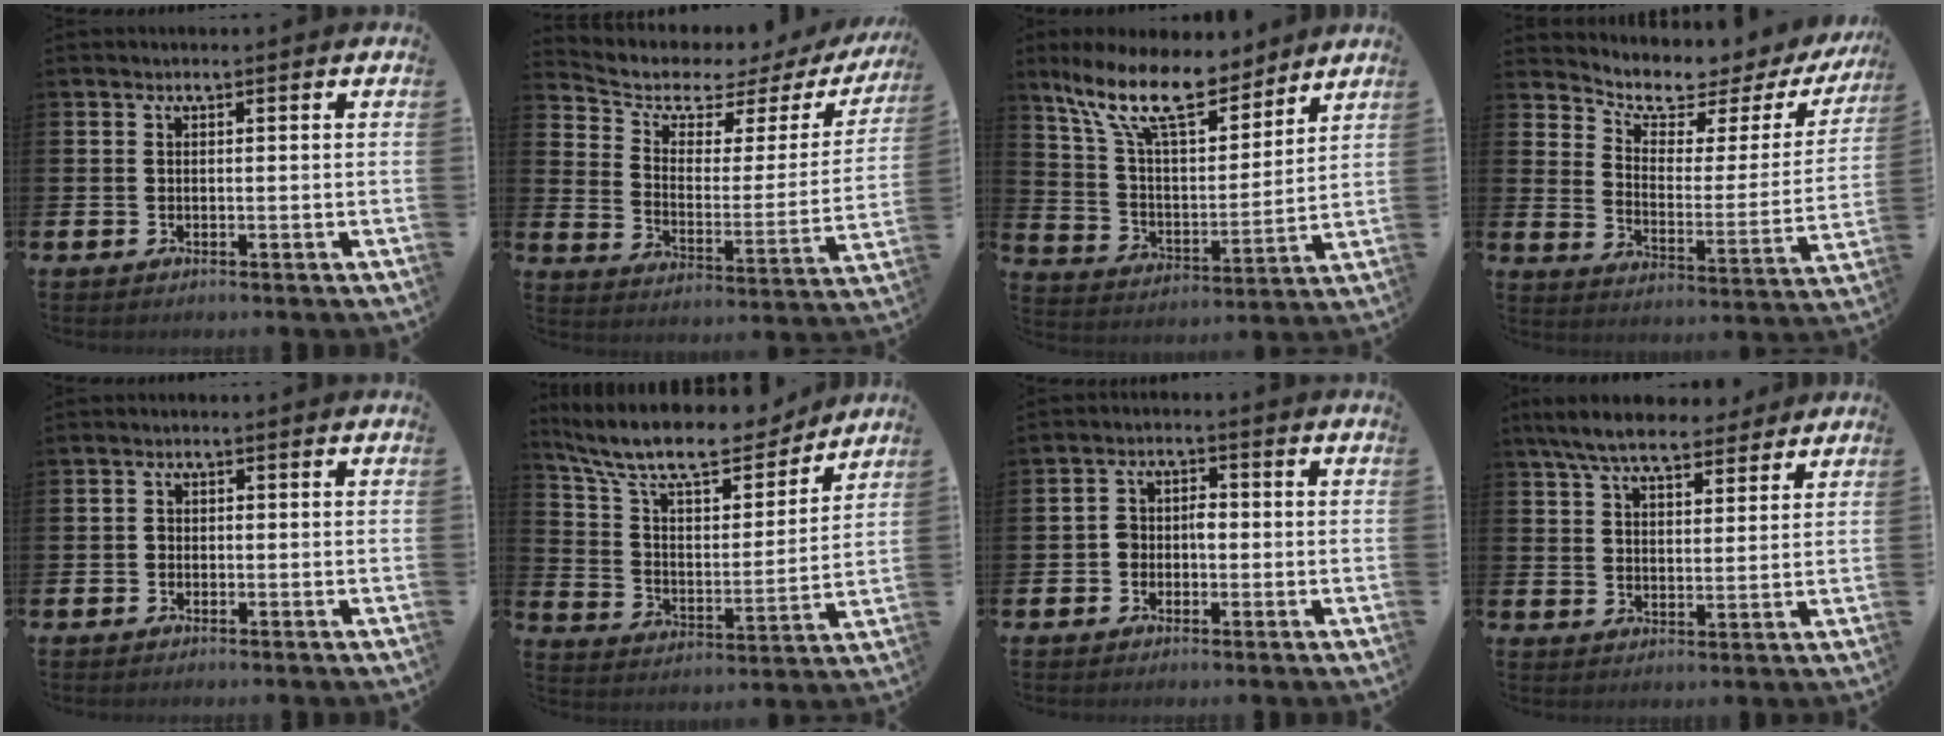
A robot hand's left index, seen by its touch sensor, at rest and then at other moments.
{"total": 5.2, "force": [4.3, 2.3, 1.9], "torque": [-0.072, -0.034, 0.064]}
{"total": 13.7, "force": [10.7, 4.8, 7.0], "torque": [-0.166, -0.053, 0.192]}
{"total": 5.6, "force": [4.9, 2.1, 1.7], "torque": [-0.071, -0.036, 0.077]}
{"total": 1.1, "force": [-0.6, 0.8, 0.3], "torque": [-0.005, 0.002, -0.014]}
{"total": 12.0, "force": [10.6, 3.1, 4.7], "torque": [-0.133, -0.064, 0.185]}
{"total": 2.6, "force": [-0.9, 2.0, 1.5], "torque": [-0.030, 0.009, -0.021]}
{"total": 7.8, "force": [7.1, 2.0, 2.7], "torque": [-0.073, -0.020, 0.130]}